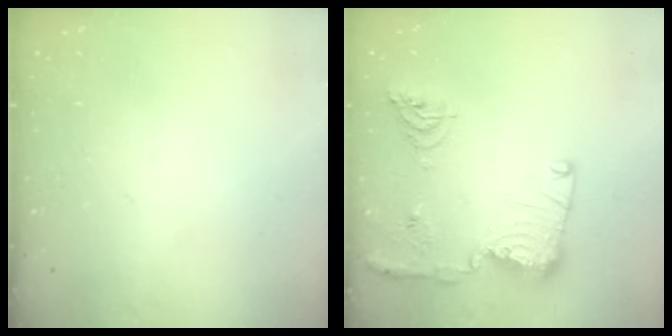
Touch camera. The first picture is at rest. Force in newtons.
{"total": 15.2, "press": 14.8, "slide": 3.3}